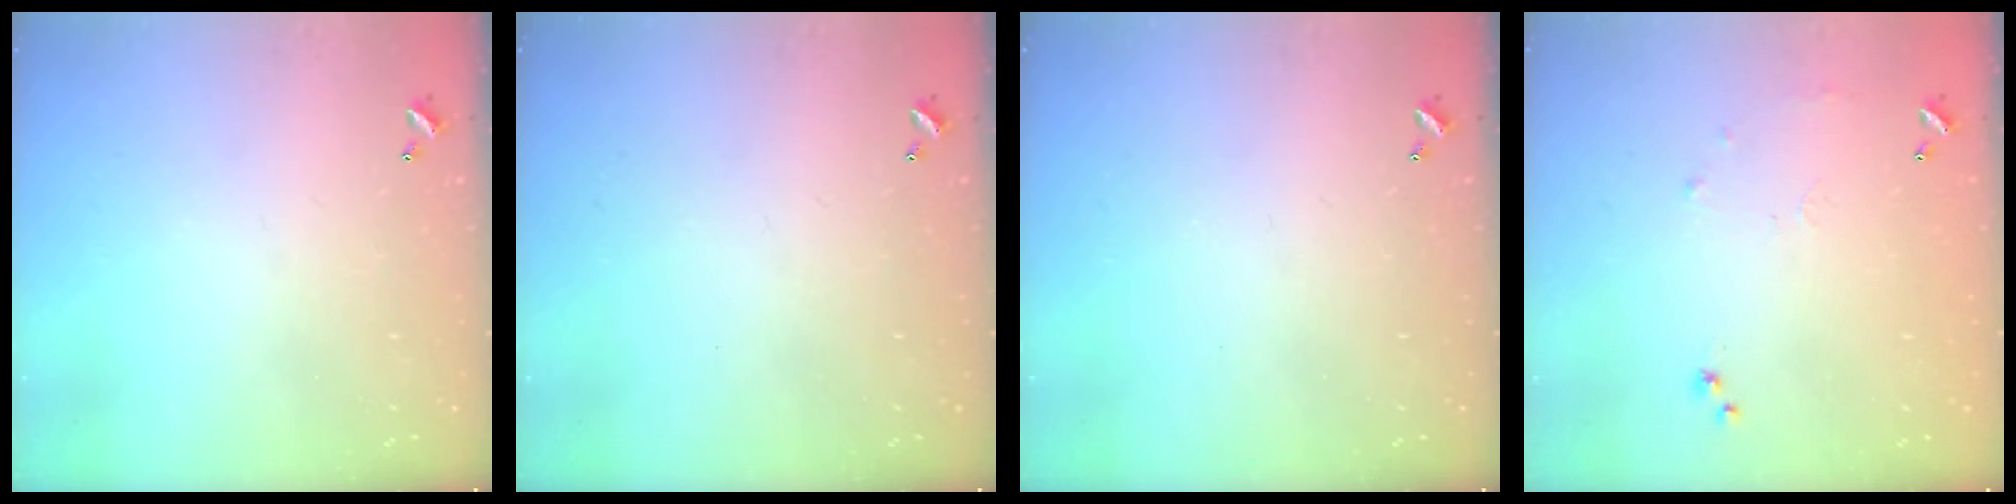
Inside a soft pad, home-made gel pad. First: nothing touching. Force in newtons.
{"total": 0.0}
{"total": 0.0}
{"total": 6.0, "press": 5.9, "slide": 1.0}